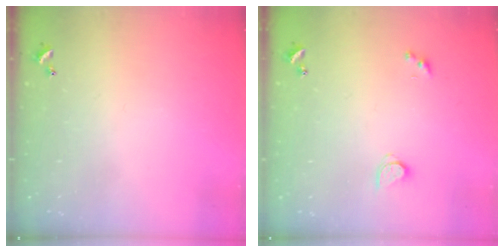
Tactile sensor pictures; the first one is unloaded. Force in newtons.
{"total": 2.6, "press": 2.6, "slide": 0.3}